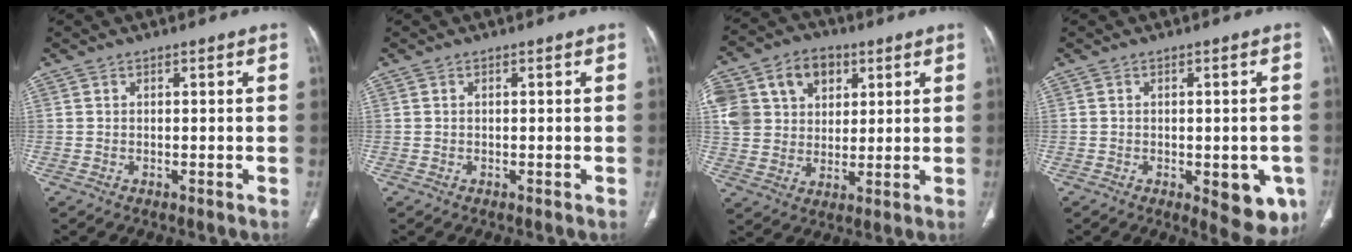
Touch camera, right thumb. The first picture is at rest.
{"total": 0.0}
{"total": 21.2, "force": [7.6, 16.4, 11.1], "torque": [-0.240, 0.040, 0.148]}
{"total": 9.0, "force": [-2.9, 4.1, 7.4], "torque": [-0.062, -0.007, -0.026]}